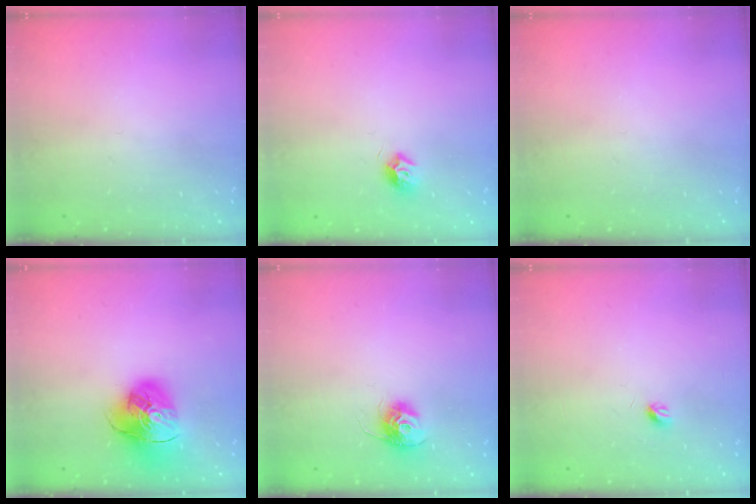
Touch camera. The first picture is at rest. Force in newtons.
{"total": 7.4, "press": 7.4, "slide": 0.1}
{"total": 0.0}
{"total": 15.2, "press": 15.1, "slide": 1.9}
{"total": 10.8, "press": 10.7, "slide": 0.6}
{"total": 3.3, "press": 3.2, "slide": 0.6}